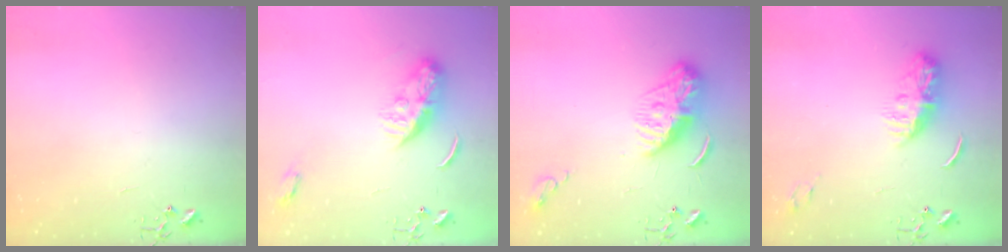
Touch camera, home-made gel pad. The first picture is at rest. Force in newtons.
{"total": 11.2, "press": 11.2, "slide": 0.5}
{"total": 10.0, "press": 10.0, "slide": 0.9}
{"total": 9.4, "press": 9.4, "slide": 0.4}